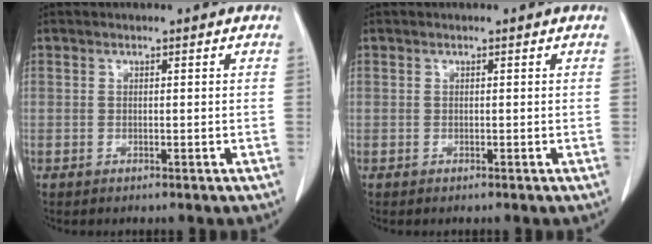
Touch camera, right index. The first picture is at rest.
{"total": 0.0}